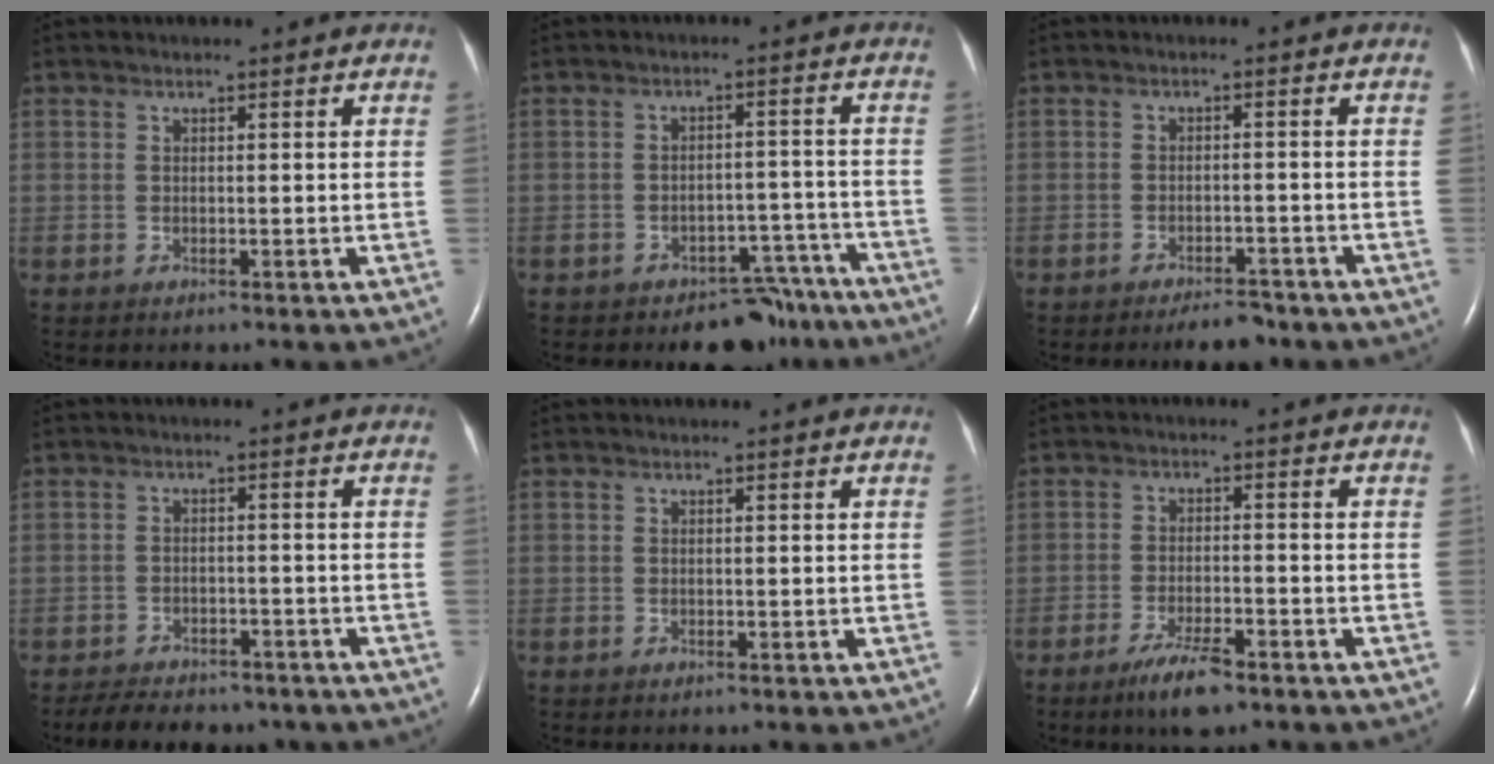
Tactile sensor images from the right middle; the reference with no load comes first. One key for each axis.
{"total": 7.7, "fx": -6.5, "fy": 3.7, "fz": 1.8, "tx": 0.000, "ty": 0.028, "tz": -0.091}
{"total": 4.0, "fx": -3.3, "fy": 1.2, "fz": 1.8, "tx": -0.027, "ty": 0.000, "tz": -0.049}
{"total": 10.3, "fx": -8.4, "fy": 4.4, "fz": 3.9, "tx": -0.065, "ty": 0.003, "tz": -0.110}
{"total": 0.0}
{"total": 5.9, "fx": -4.2, "fy": 1.2, "fz": 4.1, "tx": -0.085, "ty": -0.009, "tz": -0.070}